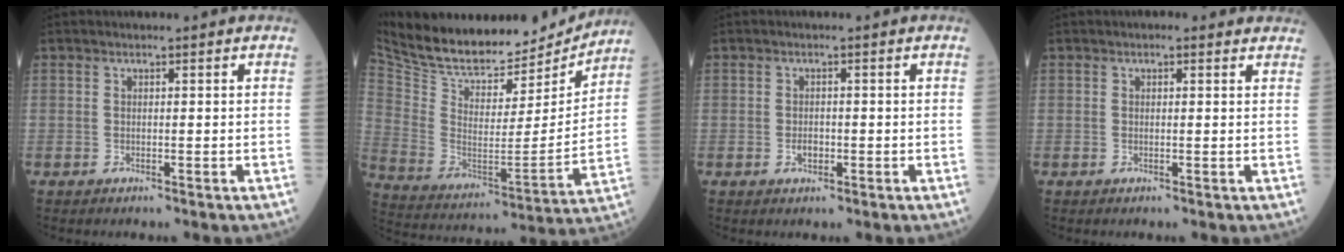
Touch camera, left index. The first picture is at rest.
{"total": 22.5, "force": [20.4, 6.8, 6.8], "torque": [-0.136, -0.016, 0.326]}
{"total": 1.6, "force": [-0.6, 1.0, 1.0], "torque": [-0.018, 0.003, -0.007]}
{"total": 1.7, "force": [1.5, 0.6, 0.4], "torque": [-0.007, 0.000, 0.000]}